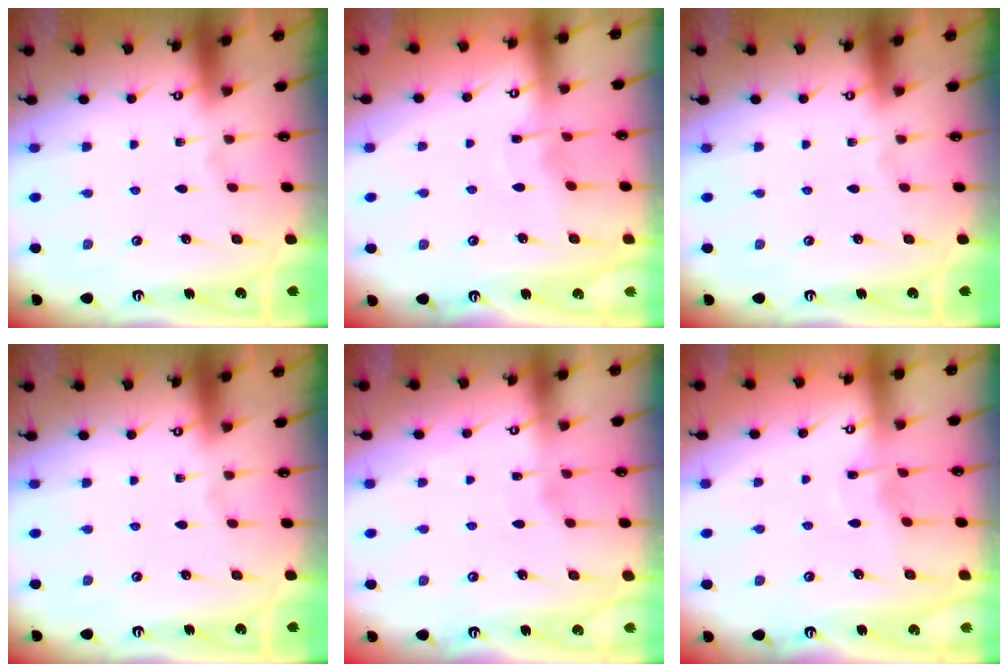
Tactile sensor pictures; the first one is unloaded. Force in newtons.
{"total": 3.1, "press": 3.1, "slide": 0.3}
{"total": 0.0}
{"total": 0.0}
{"total": 2.5, "press": 2.5, "slide": 0.2}
{"total": 2.9, "press": 2.9, "slide": 0.4}